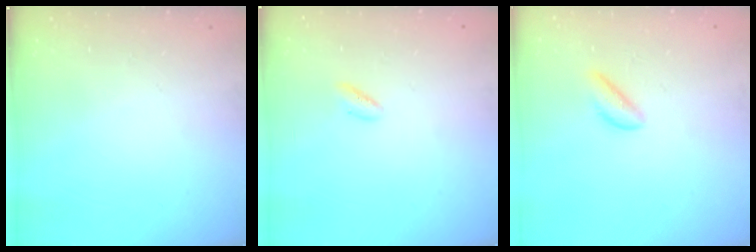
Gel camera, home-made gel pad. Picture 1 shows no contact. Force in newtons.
{"total": 4.1, "press": 4.0, "slide": 0.9}
{"total": 2.3, "press": 2.3, "slide": 0.3}